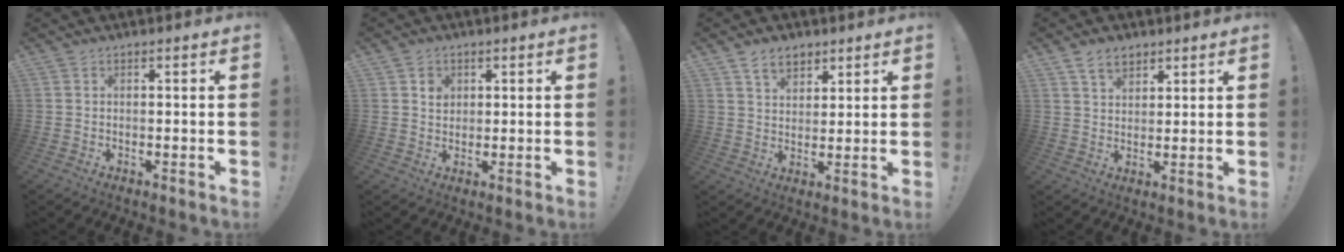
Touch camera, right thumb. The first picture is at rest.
{"total": 3.0, "force": [1.3, 2.7, 0.7], "torque": [0.001, -0.008, 0.020]}
{"total": 7.1, "force": [4.6, 4.5, 3.0], "torque": [-0.046, -0.018, 0.086]}
{"total": 6.1, "force": [4.0, 3.6, 2.8], "torque": [-0.044, -0.013, 0.074]}